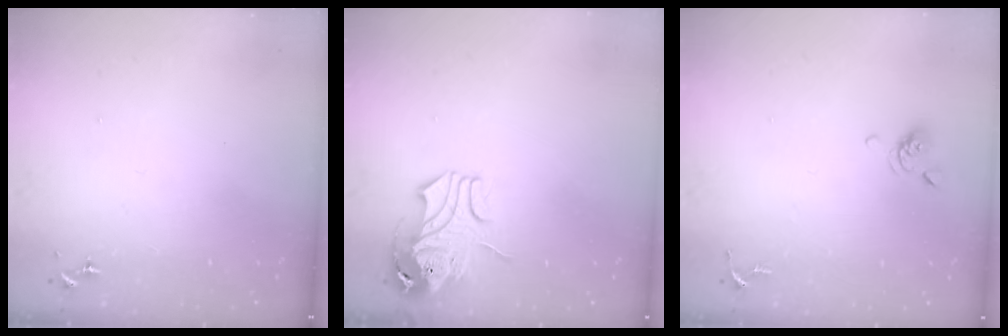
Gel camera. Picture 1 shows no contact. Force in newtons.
{"total": 9.5, "press": 9.4, "slide": 1.2}
{"total": 6.0, "press": 5.9, "slide": 1.2}